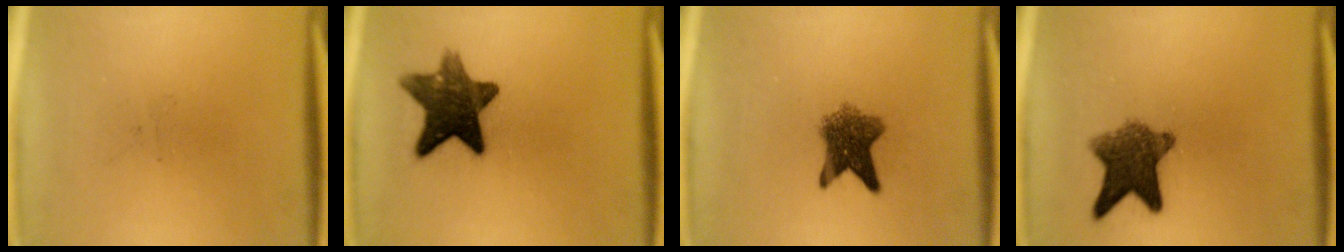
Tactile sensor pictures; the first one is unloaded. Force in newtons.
{"total": 11.3}
{"total": 6.3}
{"total": 8.1}